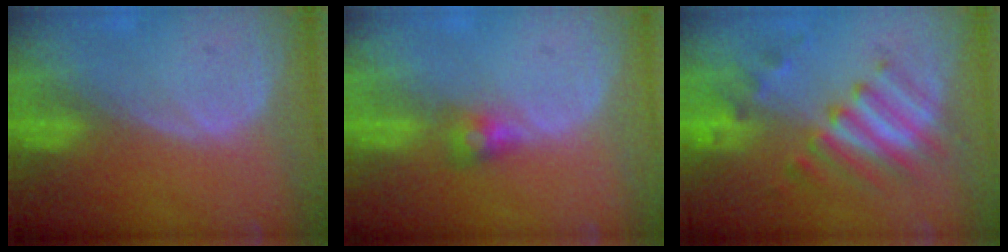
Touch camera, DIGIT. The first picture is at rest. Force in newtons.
{"total": 2.6, "press": 2.5, "slide": 0.7}
{"total": 7.6, "press": 7.5, "slide": 1.1}